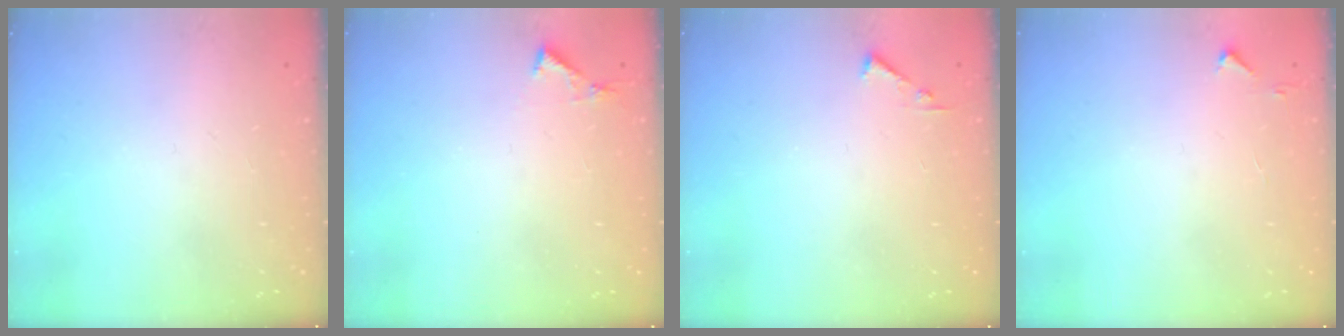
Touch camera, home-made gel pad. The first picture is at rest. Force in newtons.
{"total": 4.1, "press": 4.1, "slide": 0.5}
{"total": 3.6, "press": 3.6, "slide": 0.4}
{"total": 2.8, "press": 2.8, "slide": 0.4}